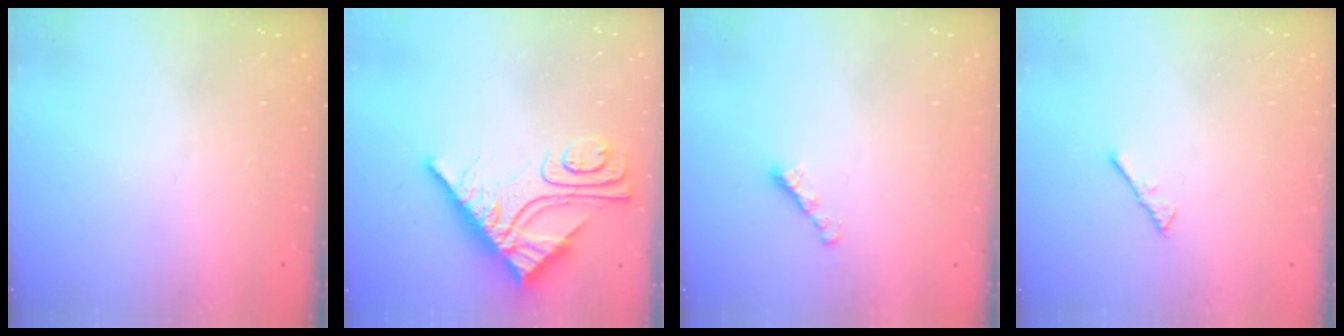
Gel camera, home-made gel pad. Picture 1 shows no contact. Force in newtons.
{"total": 12.6, "press": 12.5, "slide": 1.0}
{"total": 2.2, "press": 2.1, "slide": 0.5}
{"total": 2.2, "press": 2.1, "slide": 0.5}